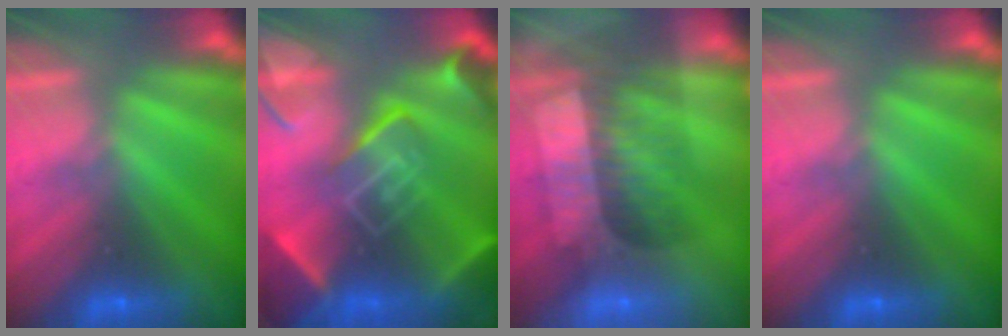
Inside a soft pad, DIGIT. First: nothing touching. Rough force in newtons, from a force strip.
{"total": 8.1}
{"total": 2.9}
{"total": 0.0}